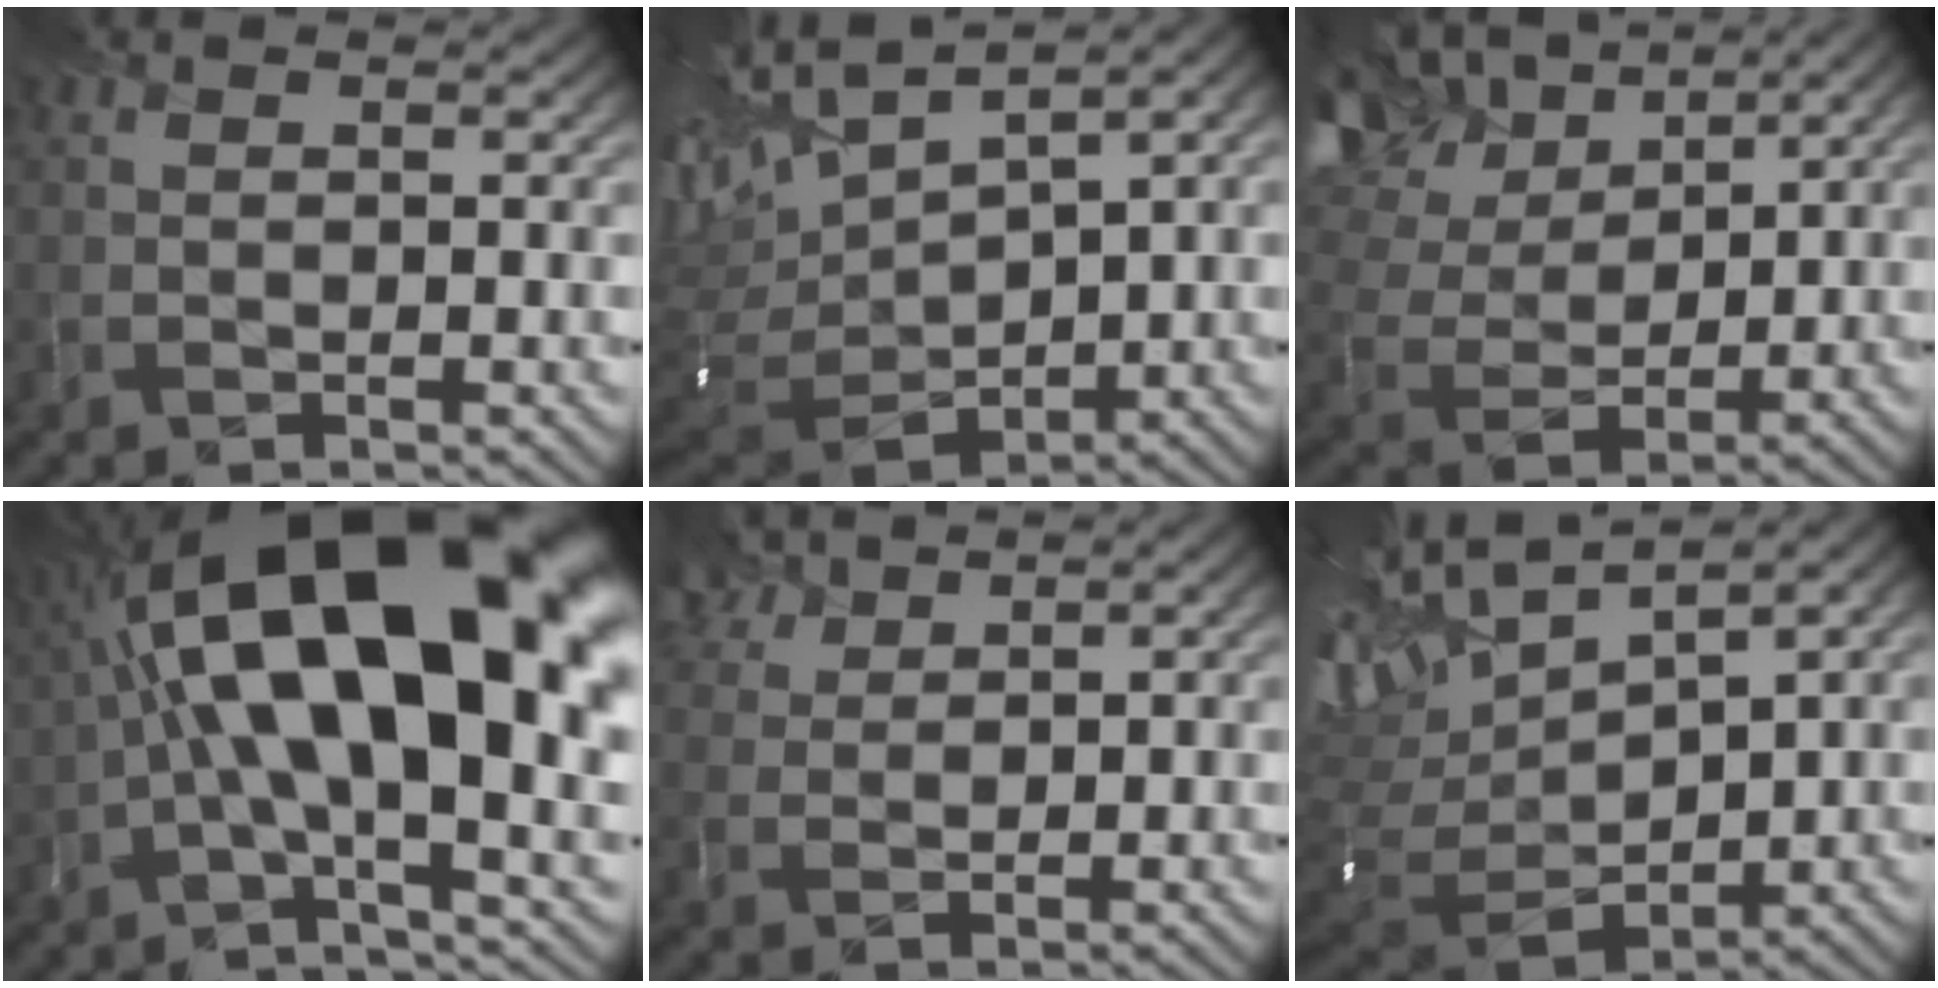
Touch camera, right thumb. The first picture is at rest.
{"total": 12.6, "force": [3.9, 5.4, 10.7], "torque": [-0.230, 0.007, 0.101]}
{"total": 14.5, "force": [9.0, 7.3, 8.7], "torque": [-0.219, 0.037, 0.142]}
{"total": 19.5, "force": [2.1, 8.2, 17.6], "torque": [-0.311, 0.018, 0.038]}
{"total": 4.1, "force": [3.5, 1.7, 1.0], "torque": [-0.034, 0.007, 0.072]}
{"total": 13.9, "force": [4.8, 5.9, 11.6], "torque": [-0.241, 0.021, 0.126]}